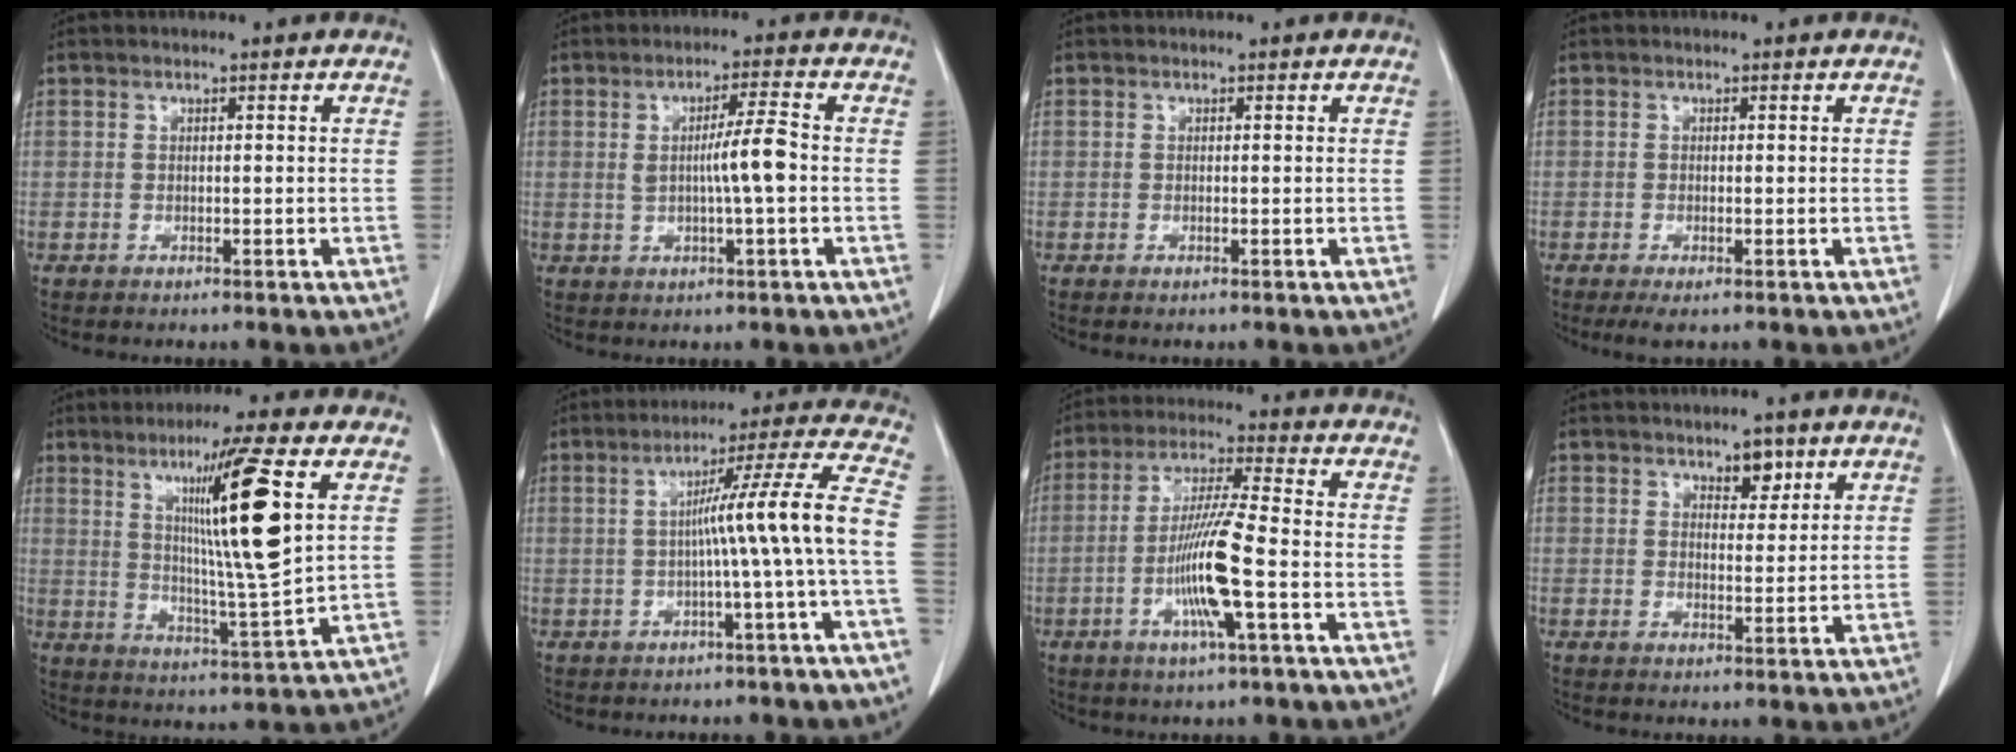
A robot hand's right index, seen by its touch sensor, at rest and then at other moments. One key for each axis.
{"total": 5.5, "fx": -0.1, "fy": -0.1, "fz": 5.5, "tx": -0.087, "ty": 0.003, "tz": 0.001}
{"total": 0.0}
{"total": 2.3, "fx": -1.3, "fy": 0.5, "fz": 1.9, "tx": -0.032, "ty": -0.006, "tz": -0.020}
{"total": 13.5, "fx": 4.6, "fy": -1.1, "fz": 12.6, "tx": -0.209, "ty": -0.013, "tz": 0.081}
{"total": 10.7, "fx": -1.5, "fy": -2.4, "fz": 10.3, "tx": -0.148, "ty": 0.023, "tz": -0.018}
{"total": 10.6, "fx": -2.9, "fy": -0.3, "fz": 10.2, "tx": -0.198, "ty": -0.007, "tz": -0.058}
{"total": 3.2, "fx": 2.0, "fy": 1.6, "fz": 1.8, "tx": -0.022, "ty": 0.000, "tz": 0.033}